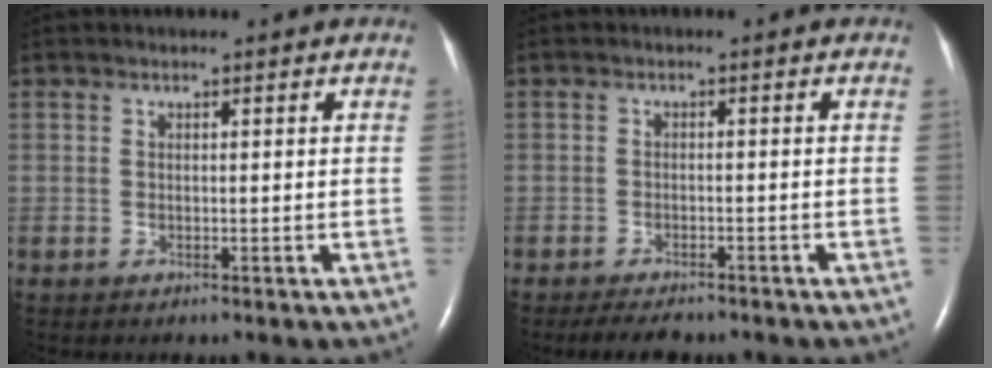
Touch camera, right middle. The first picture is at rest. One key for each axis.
{"total": 3.9, "fx": -3.3, "fy": 1.2, "fz": 1.7, "tx": -0.030, "ty": -0.007, "tz": -0.049}